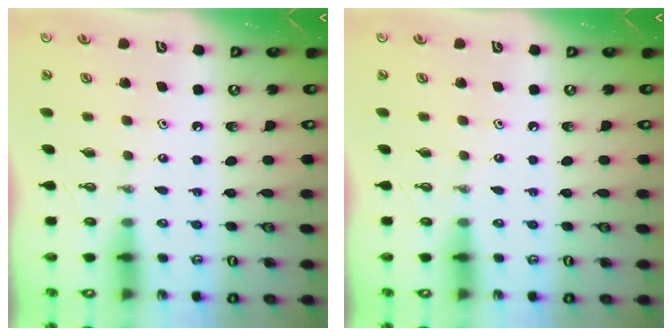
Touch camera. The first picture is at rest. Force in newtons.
{"total": 0.0}